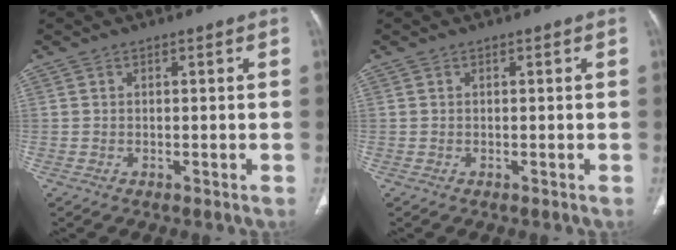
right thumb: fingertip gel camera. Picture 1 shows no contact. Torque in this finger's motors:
{"motor_torque": [-0.08, -0.15, 0.28, -0.06, 0.03]}